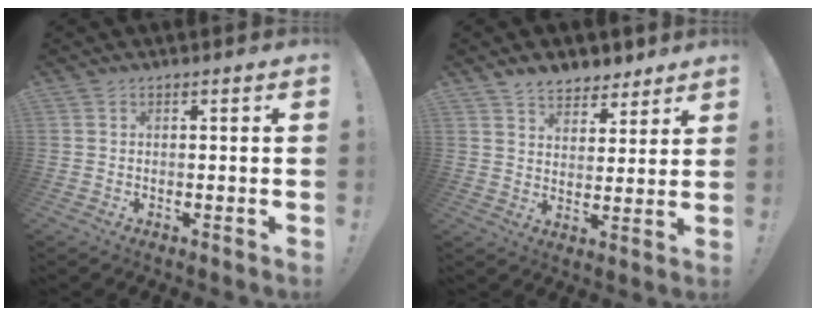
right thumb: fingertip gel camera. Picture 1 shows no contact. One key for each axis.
{"total": 7.5, "fx": 6.0, "fy": 4.1, "fz": 1.7, "tx": -0.024, "ty": -0.041, "tz": 0.114}